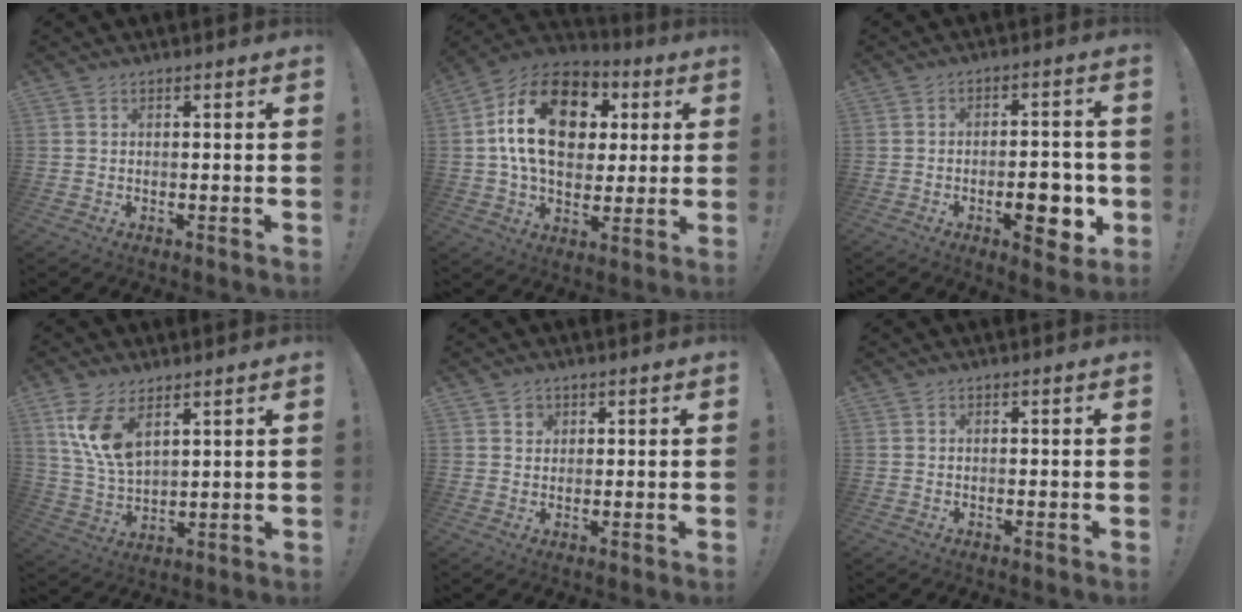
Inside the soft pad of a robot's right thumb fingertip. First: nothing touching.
{"total": 20.6, "force": [5.3, 13.9, 14.2], "torque": [-0.230, -0.003, 0.094]}
{"total": 10.9, "force": [-3.6, 5.0, 9.0], "torque": [-0.103, 0.013, -0.051]}
{"total": 11.0, "force": [6.0, 5.3, 7.5], "torque": [-0.156, -0.026, 0.112]}
{"total": 2.0, "force": [1.2, 1.6, 0.2], "torque": [0.003, -0.009, 0.019]}
{"total": 0.0}